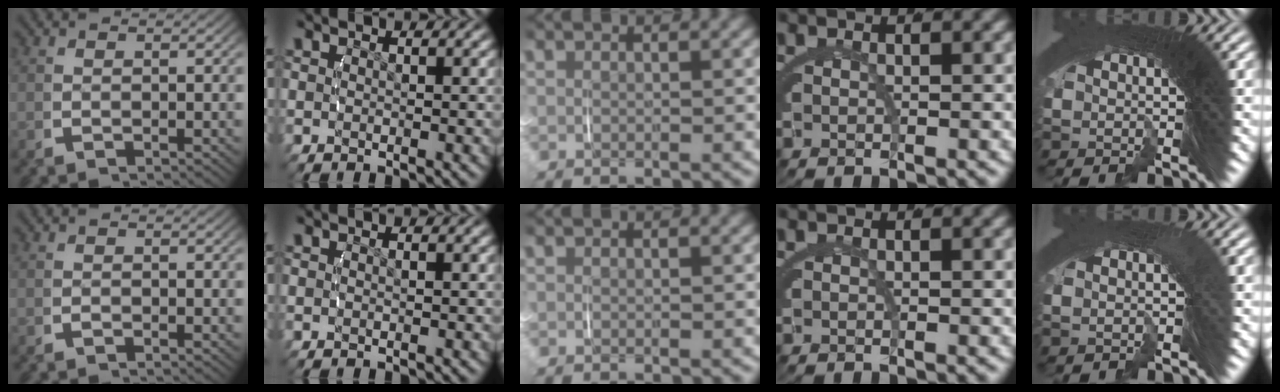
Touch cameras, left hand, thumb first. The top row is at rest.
{"little": {"total": 0.6, "force": [-0.4, 0.2, -0.3], "torque": [-0.001, 0.003, -0.004]}}